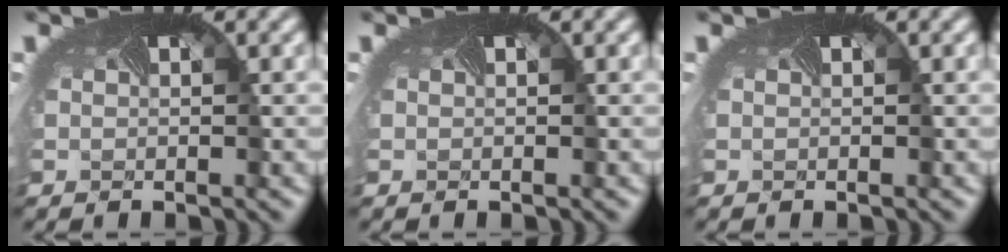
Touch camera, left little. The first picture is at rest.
{"total": 0.0}
{"total": 0.0}